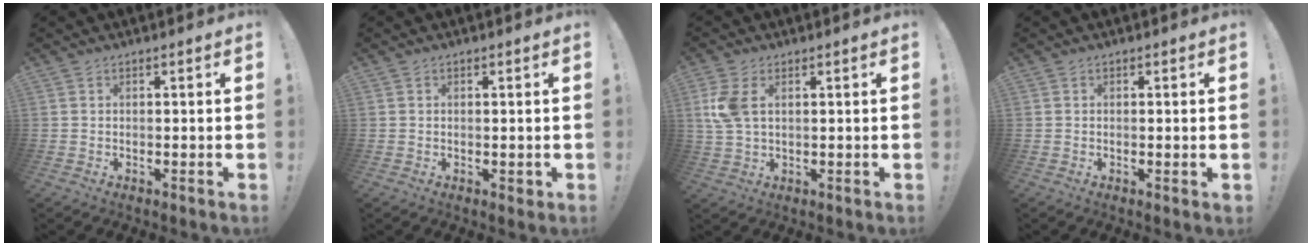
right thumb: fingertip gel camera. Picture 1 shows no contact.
{"total": 1.5, "force": [0.2, 1.2, 1.0], "torque": [-0.002, -0.001, 0.001]}
{"total": 7.1, "force": [2.1, 4.0, 5.5], "torque": [-0.115, -0.003, 0.038]}
{"total": 0.8, "force": [0.1, 0.1, 0.8], "torque": [-0.011, -0.002, 0.001]}